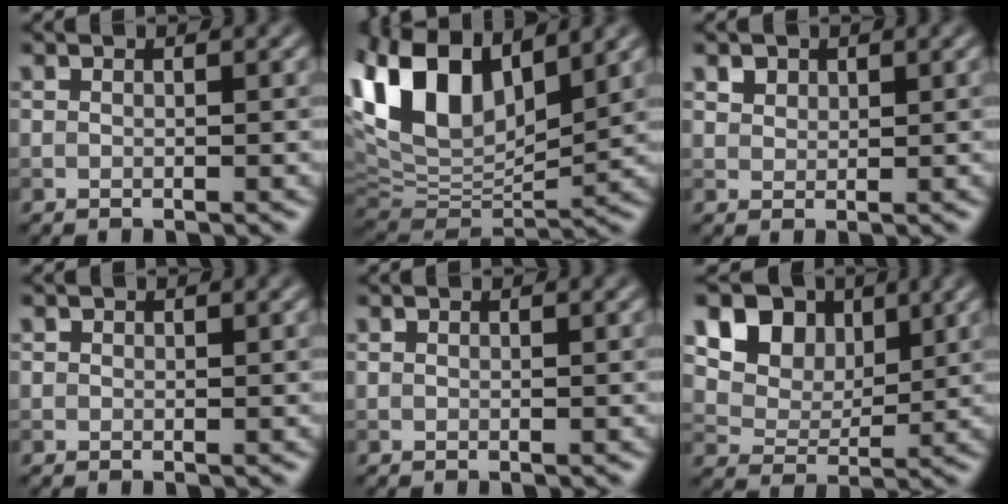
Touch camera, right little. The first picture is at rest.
{"total": 12.4, "force": [6.1, 6.1, 8.9], "torque": [-0.199, 0.021, 0.111]}
{"total": 1.9, "force": [1.4, 1.1, 0.6], "torque": [-0.015, -0.003, 0.029]}
{"total": 0.0}
{"total": 0.0}
{"total": 9.9, "force": [5.3, 7.0, 4.7], "torque": [-0.096, 0.007, 0.092]}